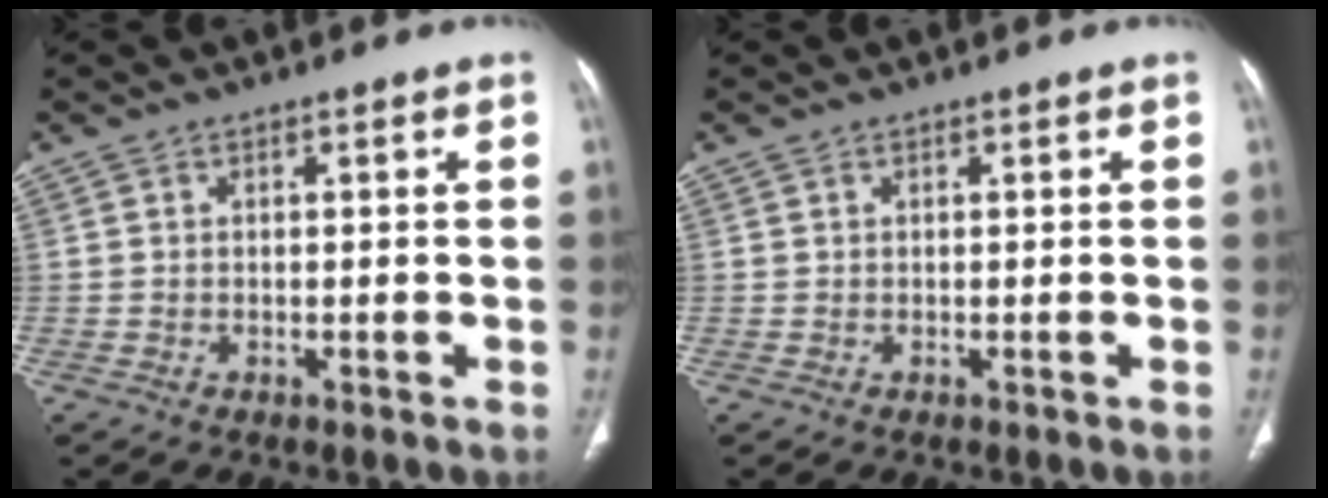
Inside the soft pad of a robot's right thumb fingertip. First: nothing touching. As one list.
[{"total": 0.0}]